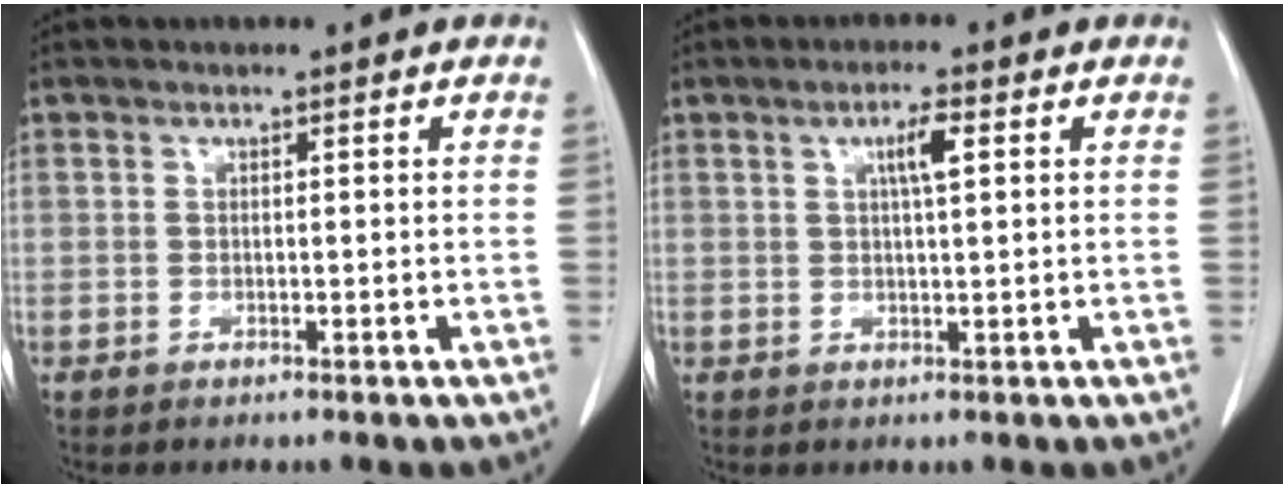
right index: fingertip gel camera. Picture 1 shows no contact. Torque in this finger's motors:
{"motor_torque": [0.39, 0.21, 0.05, 0.04]}